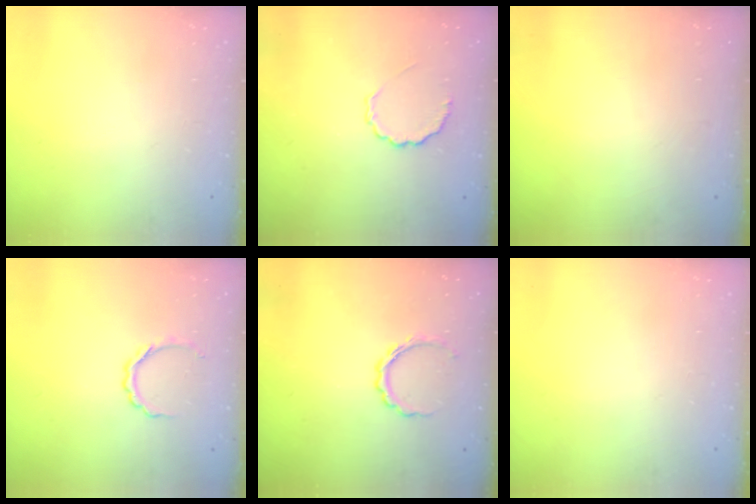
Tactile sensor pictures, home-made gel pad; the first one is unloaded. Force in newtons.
{"total": 5.7, "press": 5.4, "slide": 1.7}
{"total": 0.0}
{"total": 4.5, "press": 4.4, "slide": 0.9}
{"total": 5.5, "press": 5.4, "slide": 0.9}
{"total": 0.0}